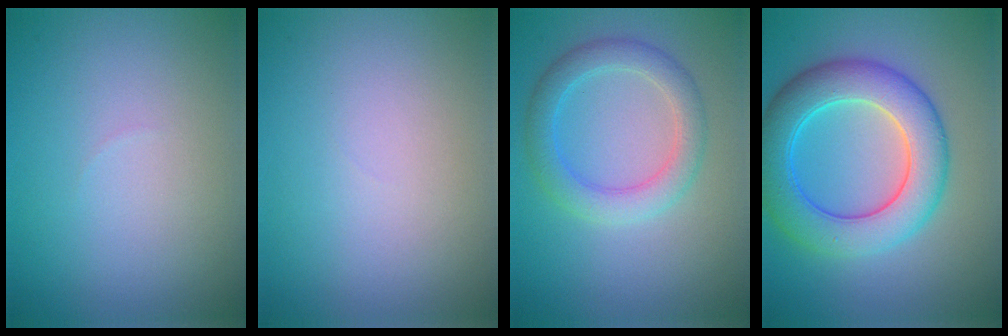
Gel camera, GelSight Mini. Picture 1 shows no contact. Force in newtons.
{"total": 0.0}
{"total": 3.6, "press": 3.6, "slide": 0.0}
{"total": 7.6, "press": 7.6, "slide": 0.0}